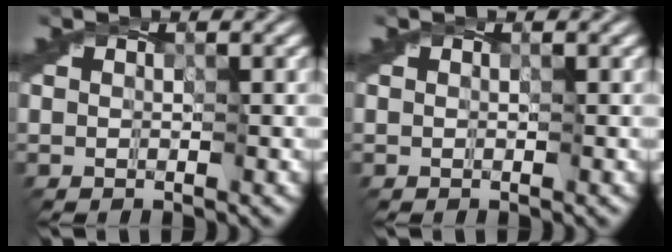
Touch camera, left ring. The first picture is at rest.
{"total": 0.0}